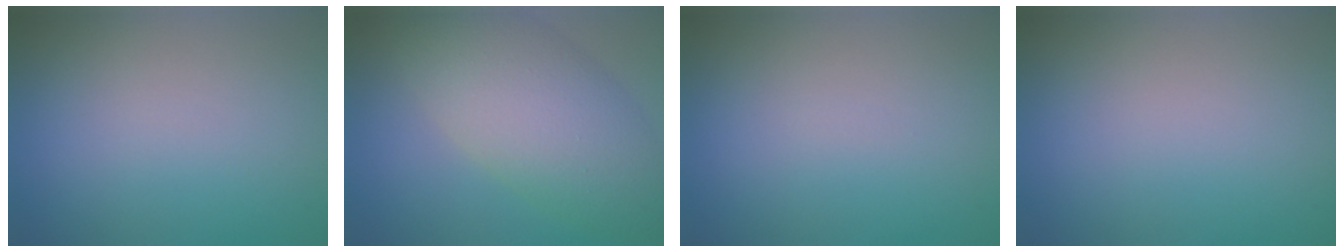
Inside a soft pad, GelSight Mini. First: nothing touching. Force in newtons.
{"total": 8.6, "press": 8.6, "slide": 0.4}
{"total": 0.0}
{"total": 0.0}